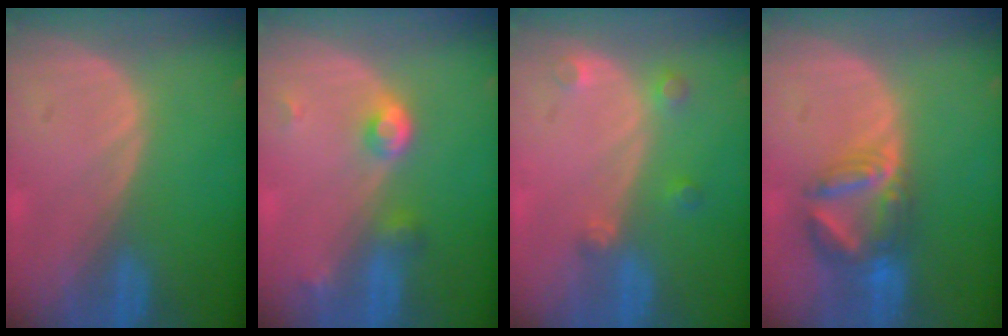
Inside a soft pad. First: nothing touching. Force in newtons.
{"total": 3.8, "press": 3.6, "slide": 1.3}
{"total": 2.6, "press": 2.6, "slide": 0.5}
{"total": 7.0, "press": 6.6, "slide": 2.3}